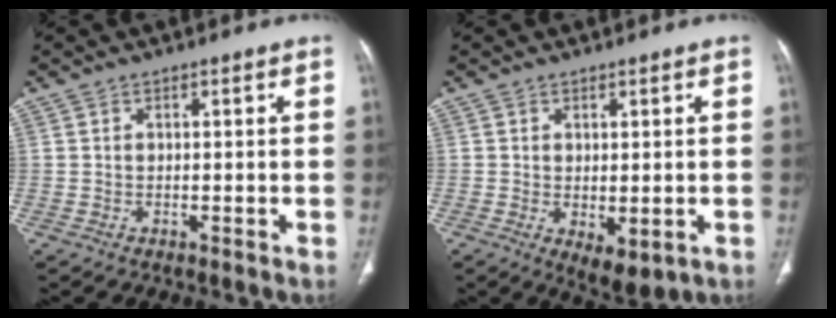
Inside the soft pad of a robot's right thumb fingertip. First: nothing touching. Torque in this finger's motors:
{"motor_torque": [-0.59, 0.44, -0.23, 0.09, 0.01]}